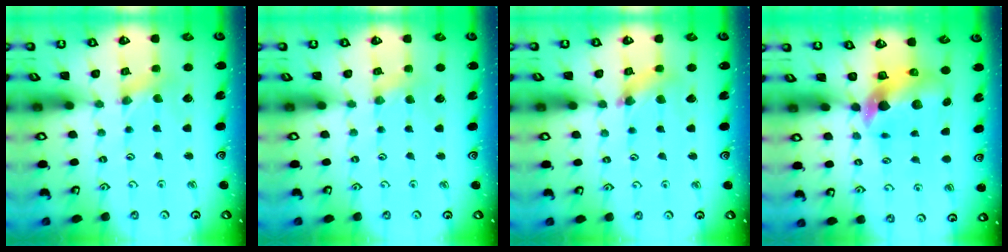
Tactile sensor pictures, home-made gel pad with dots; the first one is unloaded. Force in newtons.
{"total": 2.2, "press": 2.1, "slide": 0.4}
{"total": 4.3, "press": 4.2, "slide": 0.3}
{"total": 7.6, "press": 7.6, "slide": 1.1}